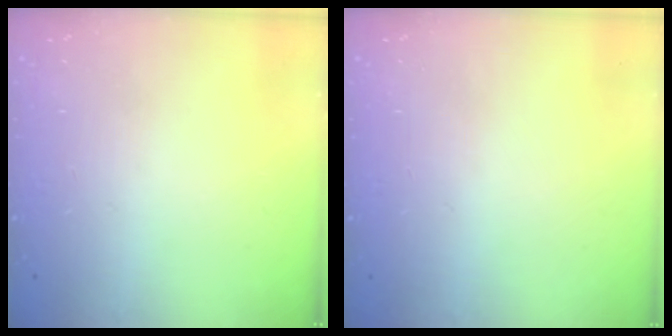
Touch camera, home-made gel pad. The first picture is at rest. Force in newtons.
{"total": 0.6, "press": 0.6, "slide": 0.2}